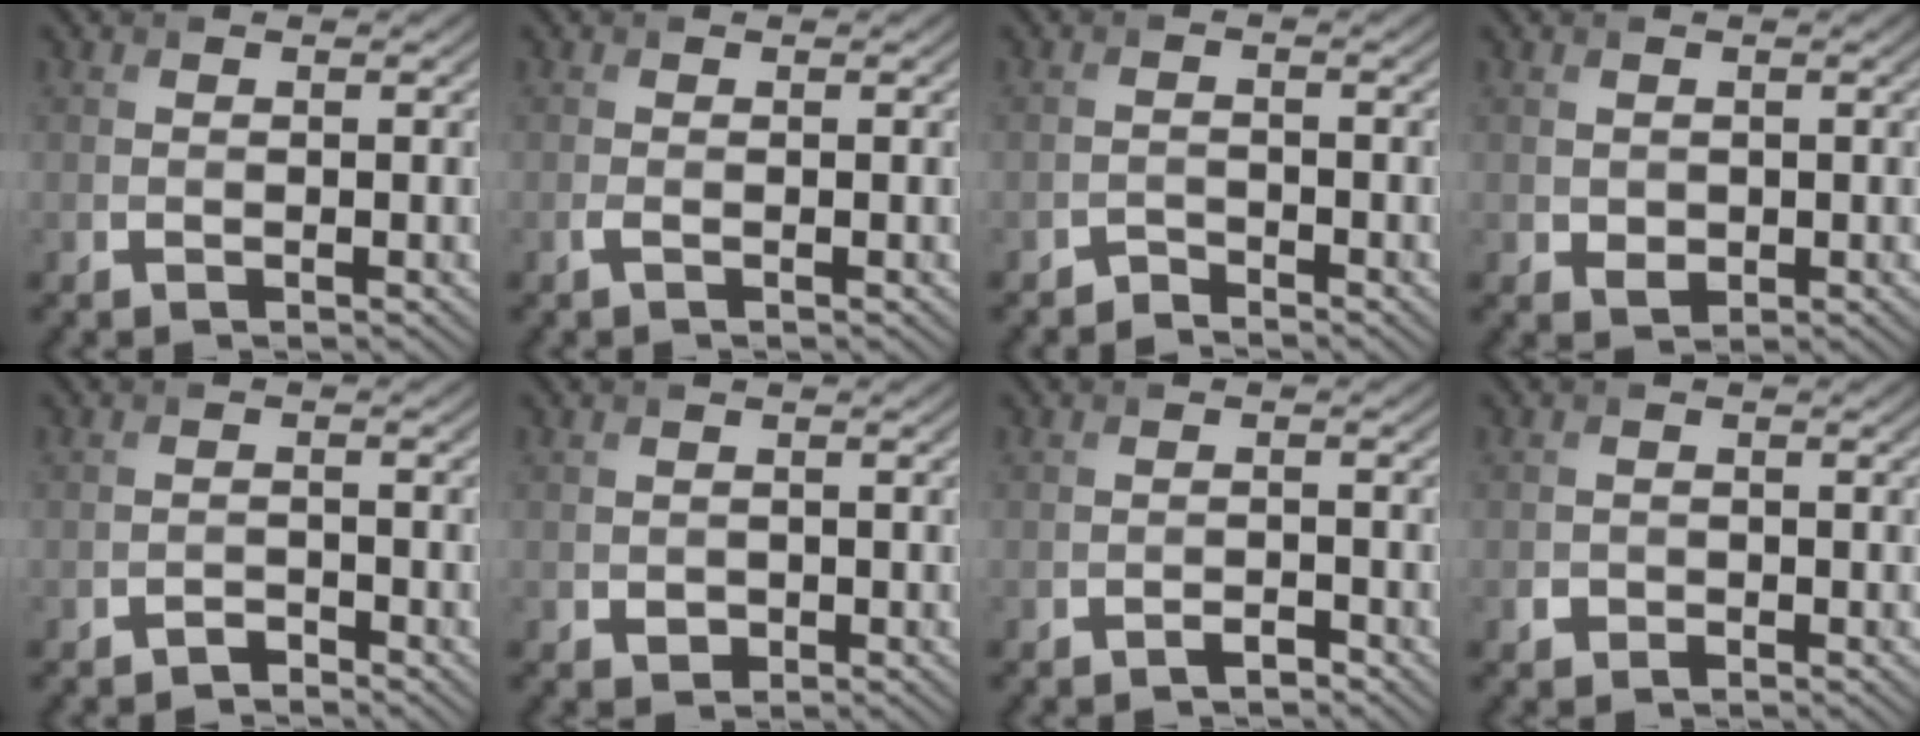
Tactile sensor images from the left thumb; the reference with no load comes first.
{"total": 0.7, "force": [-0.2, 0.1, 0.6], "torque": [-0.016, -0.001, -0.005]}
{"total": 1.5, "force": [-1.5, 0.2, 0.1], "torque": [-0.001, 0.002, -0.032]}
{"total": 1.3, "force": [0.2, 1.1, 0.6], "torque": [-0.016, -0.007, 0.008]}
{"total": 1.4, "force": [-1.3, 0.3, 0.3], "torque": [-0.005, 0.002, -0.027]}
{"total": 1.1, "force": [-0.3, 1.0, 0.4], "torque": [-0.008, -0.007, -0.003]}
{"total": 1.1, "force": [-1.0, 0.3, 0.5], "torque": [-0.009, 0.000, -0.018]}
{"total": 1.1, "force": [-0.6, 0.9, 0.2], "torque": [-0.001, -0.003, -0.014]}